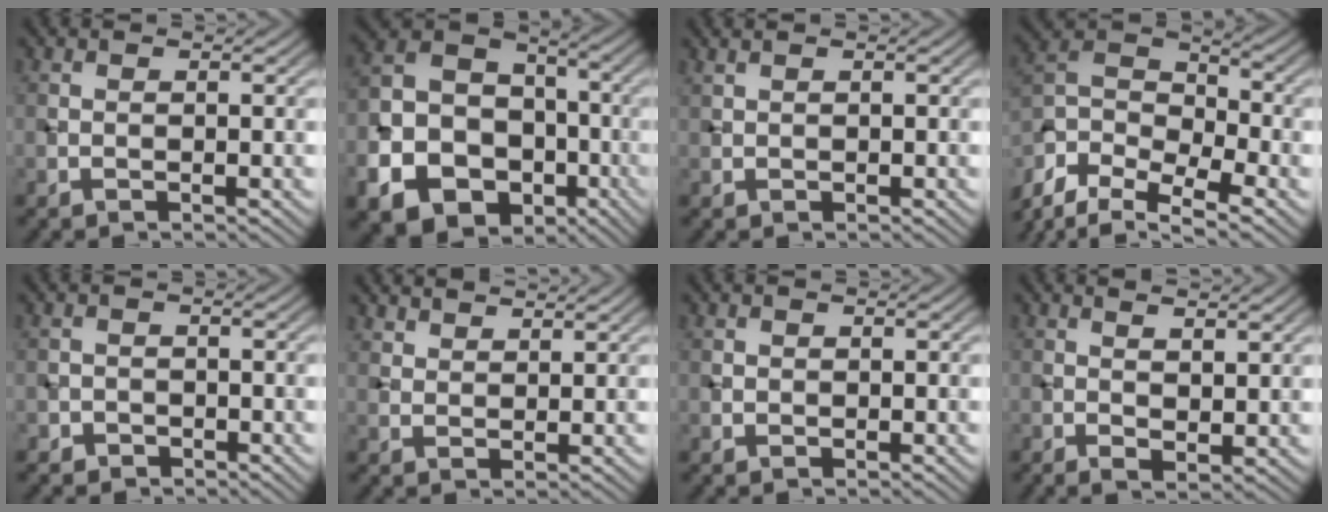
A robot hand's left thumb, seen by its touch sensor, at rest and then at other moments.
{"total": 17.6, "force": [-7.8, 13.8, 7.6], "torque": [-0.197, -0.060, -0.147]}
{"total": 0.8, "force": [0.7, 0.2, 0.3], "torque": [-0.012, 0.005, 0.019]}
{"total": 11.0, "force": [-7.1, 5.5, 6.4], "torque": [-0.152, -0.007, -0.149]}
{"total": 1.7, "force": [-1.1, 1.3, 0.1], "torque": [0.007, 0.001, -0.023]}
{"total": 3.4, "force": [3.0, 1.1, 1.1], "torque": [-0.023, -0.011, 0.069]}
{"total": 0.5, "force": [0.0, 0.5, 0.1], "torque": [0.000, -0.003, -0.001]}
{"total": 2.7, "force": [1.2, 0.7, 2.3], "torque": [-0.046, -0.007, 0.027]}